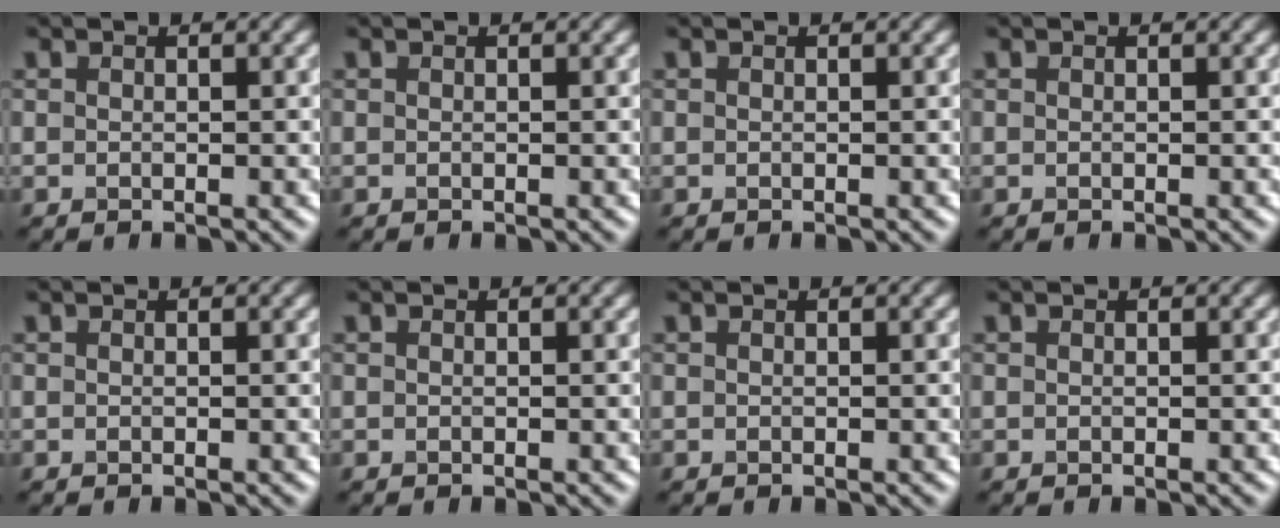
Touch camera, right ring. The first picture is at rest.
{"total": 0.0}
{"total": 0.0}
{"total": 0.0}
{"total": 0.0}
{"total": 0.0}
{"total": 0.0}
{"total": 0.0}